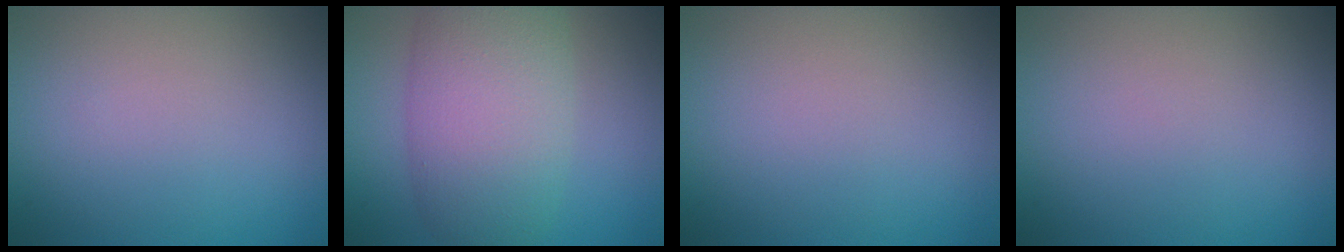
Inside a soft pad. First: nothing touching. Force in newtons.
{"total": 8.4, "press": 8.4, "slide": 0.4}
{"total": 0.0}
{"total": 0.0}